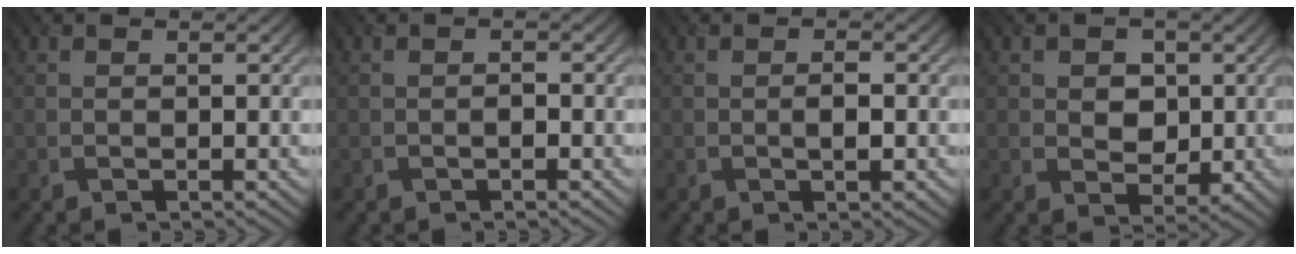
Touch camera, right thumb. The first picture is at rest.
{"total": 0.8, "force": [-0.4, 0.4, 0.6], "torque": [-0.008, 0.002, -0.007]}
{"total": 1.9, "force": [-0.4, 0.6, 1.7], "torque": [-0.029, 0.002, -0.007]}
{"total": 4.5, "force": [0.5, 3.8, 2.3], "torque": [-0.038, -0.005, 0.001]}